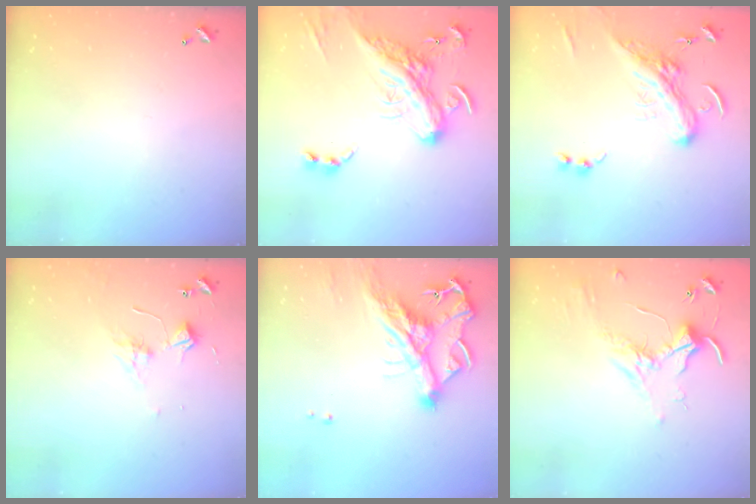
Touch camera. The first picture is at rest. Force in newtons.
{"total": 9.9, "press": 9.7, "slide": 2.0}
{"total": 3.1, "press": 2.7, "slide": 1.6}
{"total": 2.7, "press": 2.7, "slide": 0.6}
{"total": 12.8, "press": 12.7, "slide": 1.9}
{"total": 1.8, "press": 1.7, "slide": 0.4}